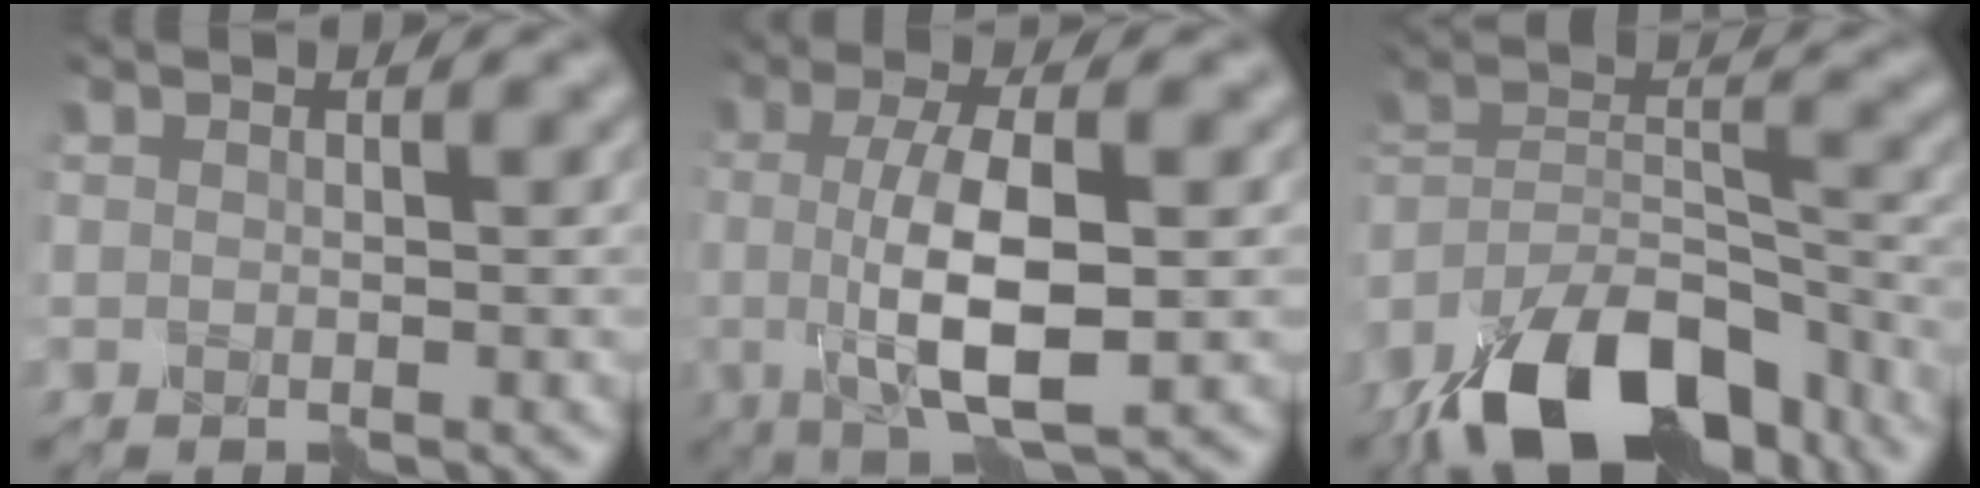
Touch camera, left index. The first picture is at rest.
{"total": 7.4, "force": [-1.0, 2.4, 7.0], "torque": [-0.123, -0.003, -0.019]}
{"total": 14.3, "force": [-10.9, 5.9, 7.1], "torque": [-0.137, 0.009, -0.195]}